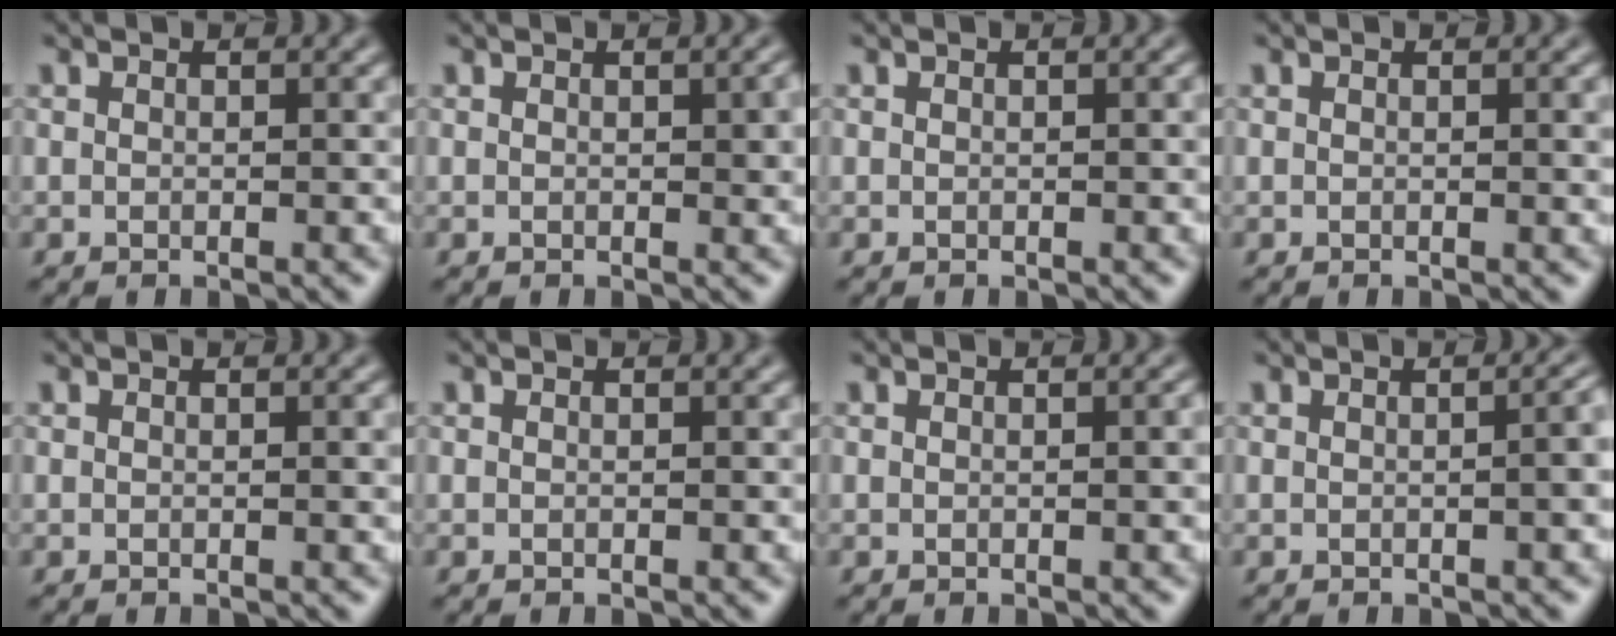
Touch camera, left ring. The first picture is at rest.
{"total": 1.5, "force": [0.2, 0.5, 1.4], "torque": [-0.017, -0.001, 0.003]}
{"total": 0.0}
{"total": 0.7, "force": [0.1, 0.1, 0.7], "torque": [-0.009, 0.000, 0.000]}
{"total": 0.7, "force": [0.1, 0.1, 0.7], "torque": [-0.009, 0.001, 0.001]}
{"total": 0.0}
{"total": 1.0, "force": [0.1, 0.2, 1.0], "torque": [-0.013, 0.002, 0.001]}
{"total": 3.5, "force": [0.0, 1.5, 3.2], "torque": [-0.013, 0.012, 0.001]}